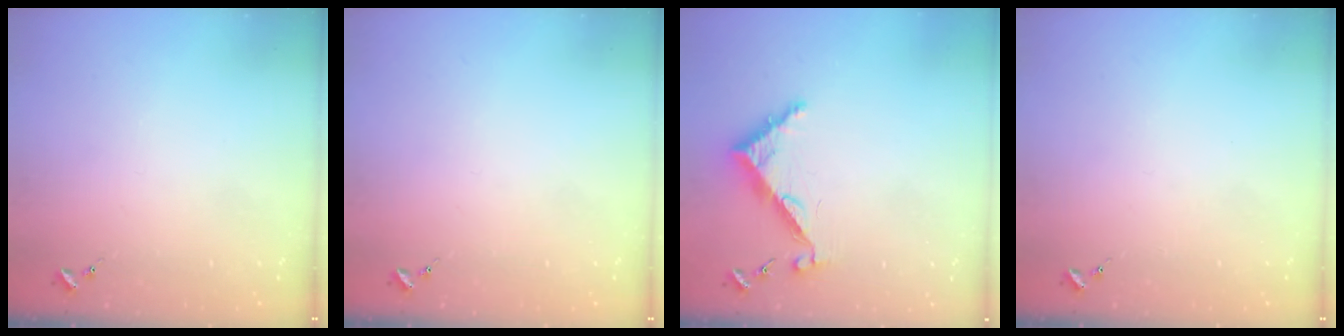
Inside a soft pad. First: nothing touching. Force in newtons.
{"total": 0.0}
{"total": 6.7, "press": 6.6, "slide": 0.6}
{"total": 0.0}